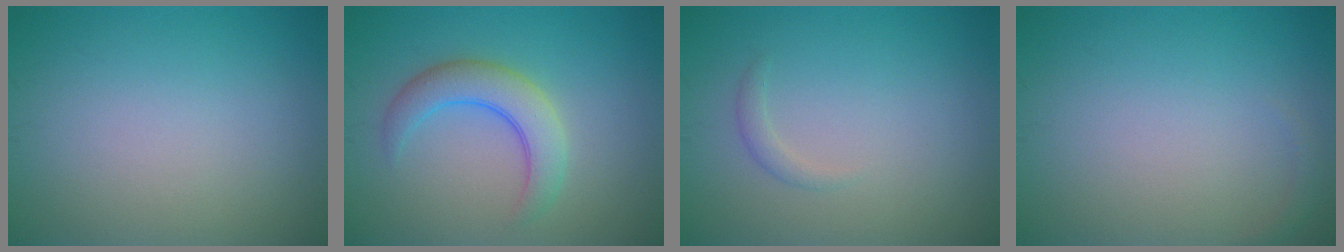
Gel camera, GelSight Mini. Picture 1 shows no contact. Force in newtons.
{"total": 4.2, "press": 4.2, "slide": 0.1}
{"total": 0.9, "press": 0.9, "slide": 0.1}
{"total": 0.6, "press": 0.6, "slide": 0.1}